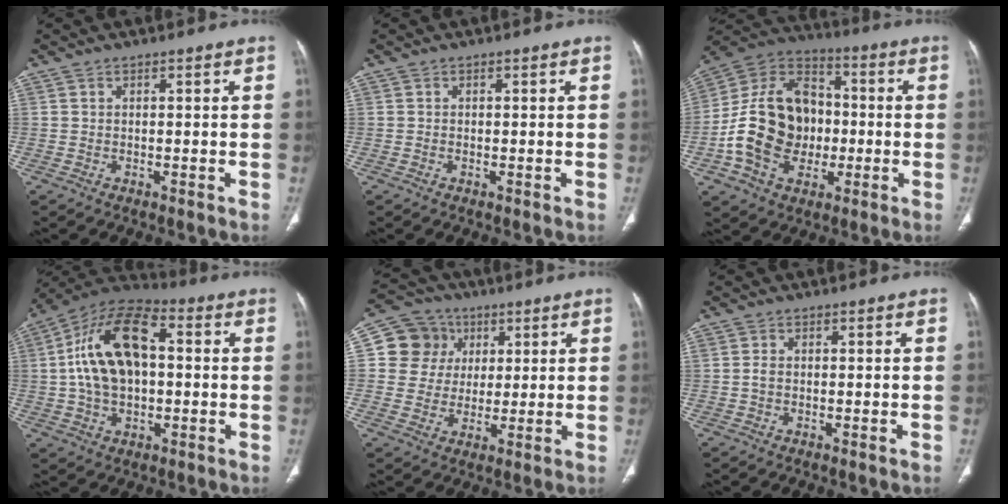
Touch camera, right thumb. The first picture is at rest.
{"total": 0.0}
{"total": 20.2, "force": [-2.9, 15.5, 12.6], "torque": [-0.195, 0.033, -0.047]}
{"total": 17.5, "force": [1.7, 10.1, 14.2], "torque": [-0.250, 0.032, 0.025]}
{"total": 10.3, "force": [2.8, 9.6, 2.3], "torque": [-0.008, 0.003, 0.044]}
{"total": 1.3, "force": [-0.3, 0.7, 1.1], "torque": [-0.022, 0.001, -0.004]}